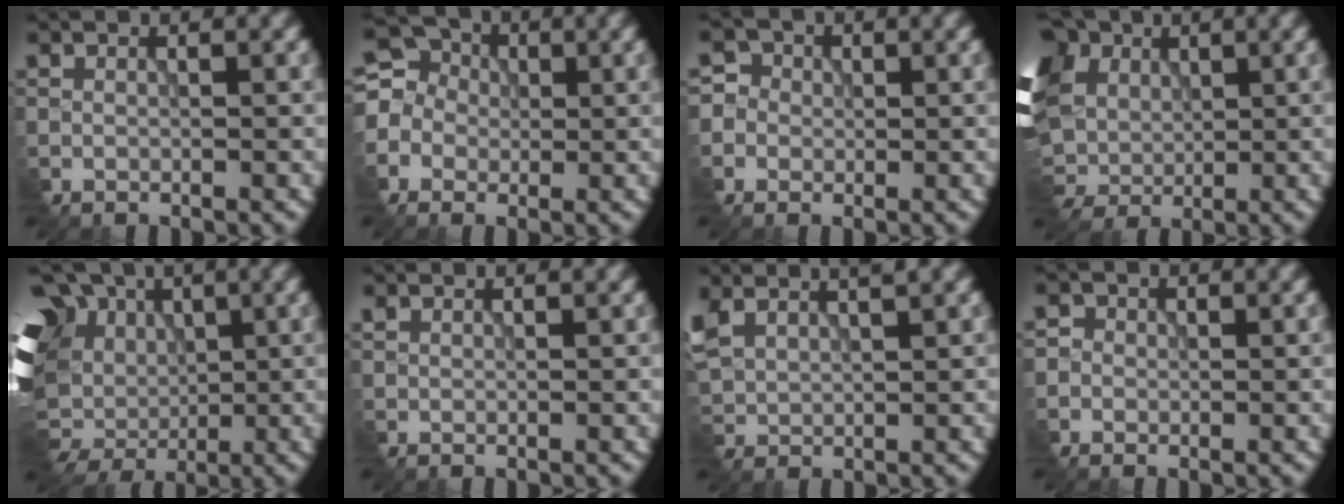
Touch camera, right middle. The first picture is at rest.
{"total": 4.3, "force": [-0.1, 4.1, 1.3], "torque": [-0.025, 0.017, -0.017]}
{"total": 3.2, "force": [0.1, 3.1, 0.6], "torque": [0.003, 0.010, -0.017]}
{"total": 14.3, "force": [2.9, 10.4, 9.4], "torque": [-0.230, 0.018, 0.028]}
{"total": 15.7, "force": [0.8, 12.7, 9.3], "torque": [-0.200, 0.006, 0.004]}
{"total": 1.2, "force": [1.1, 0.2, 0.1], "torque": [-0.007, 0.003, 0.026]}
{"total": 5.0, "force": [3.5, 1.9, 2.9], "torque": [-0.095, 0.019, 0.073]}
{"total": 1.3, "force": [-0.1, 1.2, 0.0], "torque": [0.001, -0.001, -0.002]}